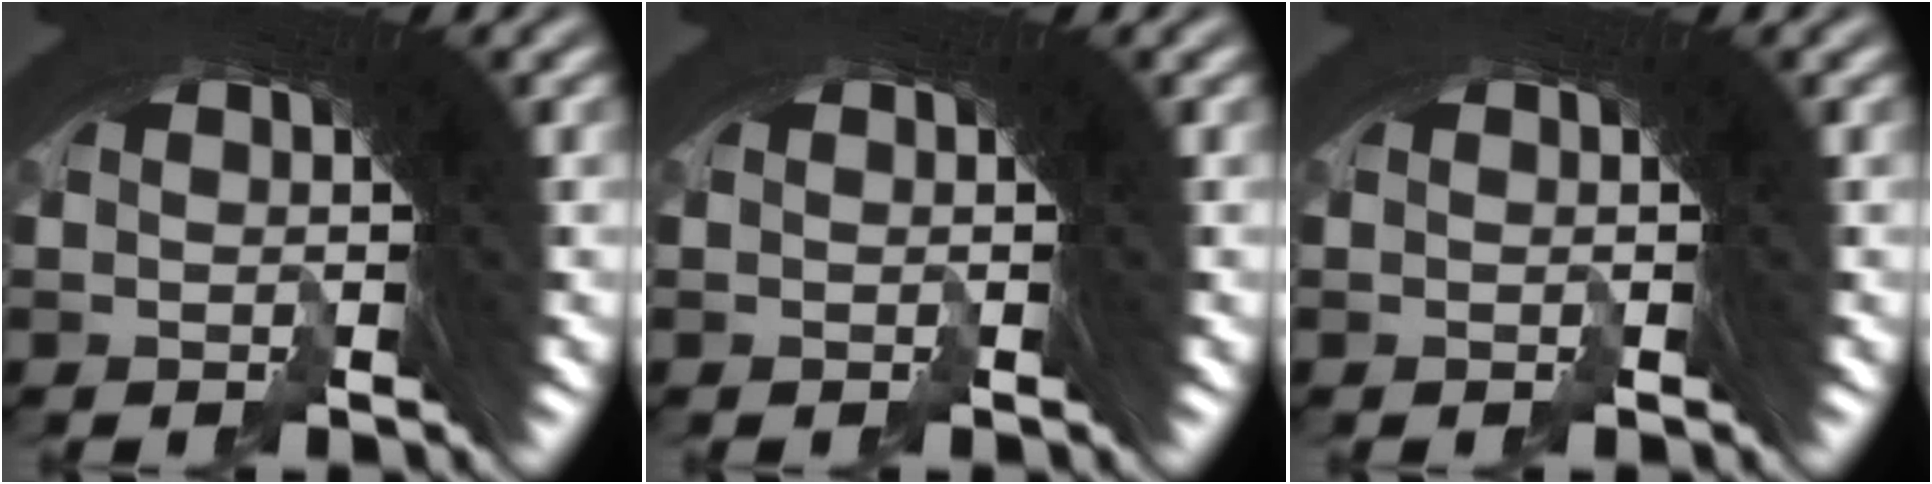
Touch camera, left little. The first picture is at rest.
{"total": 0.0}
{"total": 0.0}